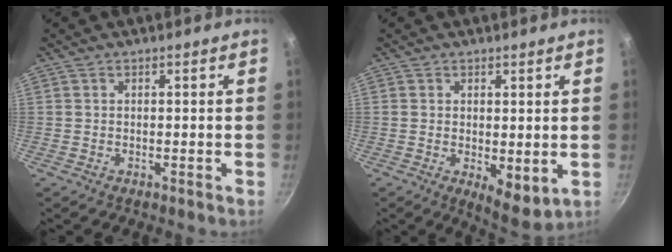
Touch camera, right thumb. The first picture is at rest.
{"total": 6.3, "force": [-0.3, 3.0, 5.6], "torque": [-0.072, -0.020, 0.003]}